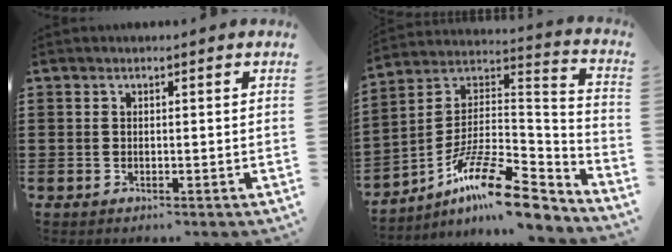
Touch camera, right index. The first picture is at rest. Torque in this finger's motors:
{"motor_torque": [0.44, 0.81, -0.49, -0.21]}